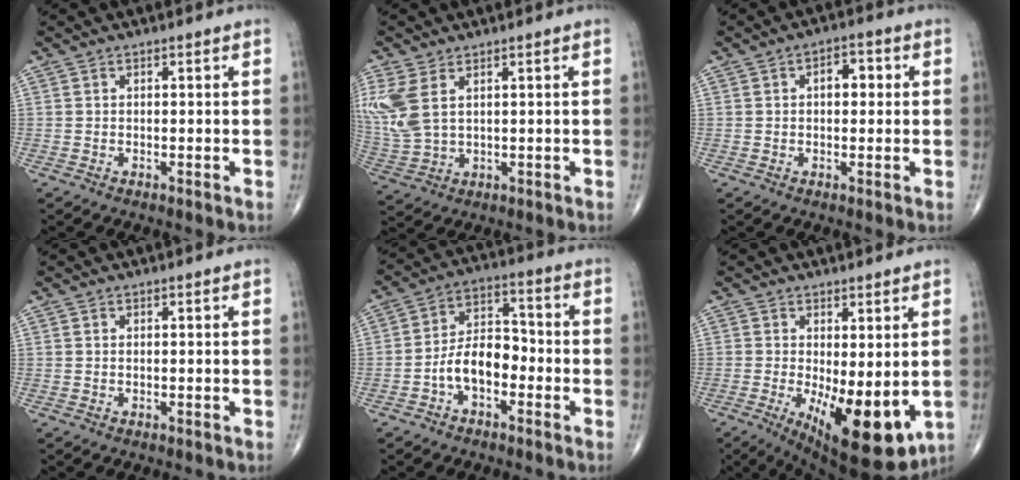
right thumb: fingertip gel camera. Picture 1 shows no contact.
{"total": 9.7, "force": [3.4, 5.5, 7.3], "torque": [-0.190, -0.002, 0.084]}
{"total": 4.5, "force": [0.7, 2.6, 3.5], "torque": [-0.038, 0.013, 0.007]}
{"total": 0.0}
{"total": 9.0, "force": [-3.2, 5.3, 6.5], "torque": [-0.099, 0.042, -0.066]}
{"total": 14.3, "force": [-2.7, 5.6, 12.9], "torque": [-0.185, -0.032, -0.022]}